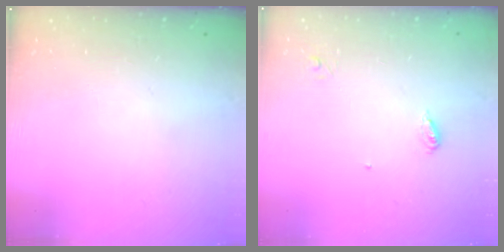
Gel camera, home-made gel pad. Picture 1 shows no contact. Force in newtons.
{"total": 3.6, "press": 3.6, "slide": 0.3}